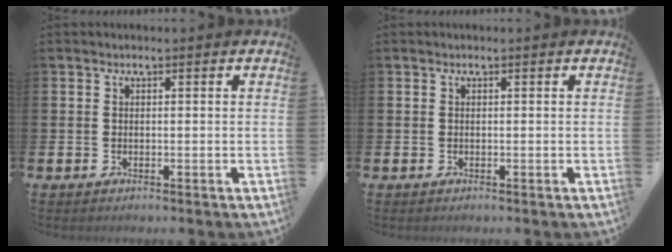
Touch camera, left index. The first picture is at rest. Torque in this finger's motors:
{"motor_torque": [-0.01, -0.01, 0.01, 0.01]}